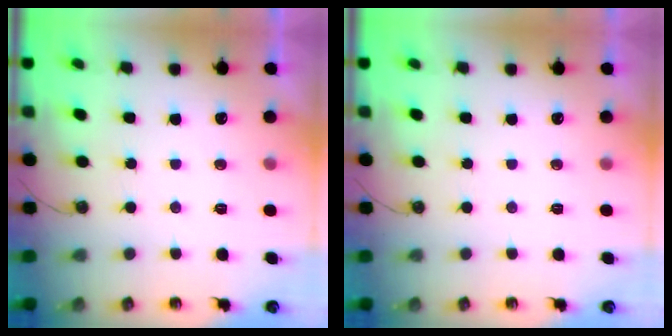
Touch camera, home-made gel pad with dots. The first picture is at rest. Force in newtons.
{"total": 0.0}